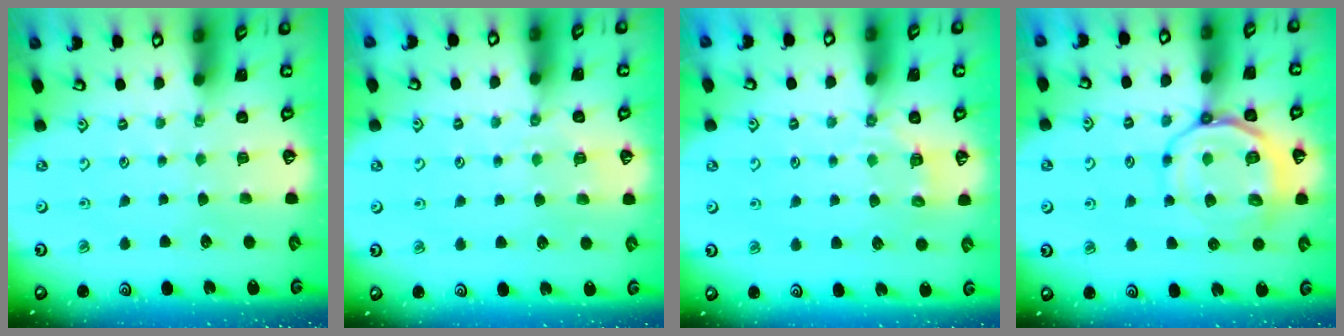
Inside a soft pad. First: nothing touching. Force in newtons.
{"total": 2.9, "press": 2.8, "slide": 0.6}
{"total": 4.6, "press": 4.3, "slide": 1.6}
{"total": 11.8, "press": 11.6, "slide": 2.2}